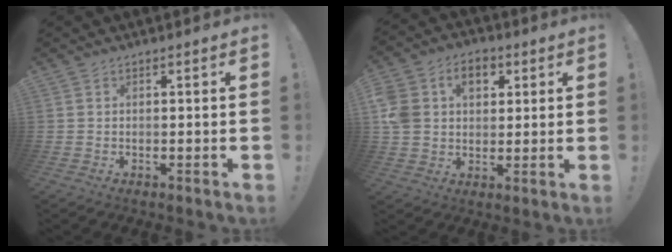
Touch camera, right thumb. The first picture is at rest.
{"total": 12.4, "force": [3.7, 9.9, 6.6], "torque": [-0.111, -0.005, 0.073]}